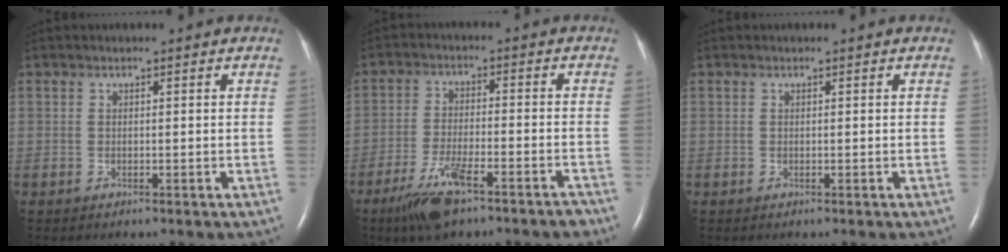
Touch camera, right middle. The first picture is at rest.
{"total": 8.9, "force": [-6.3, 1.5, 6.1], "torque": [-0.115, -0.013, -0.108]}
{"total": 0.0}